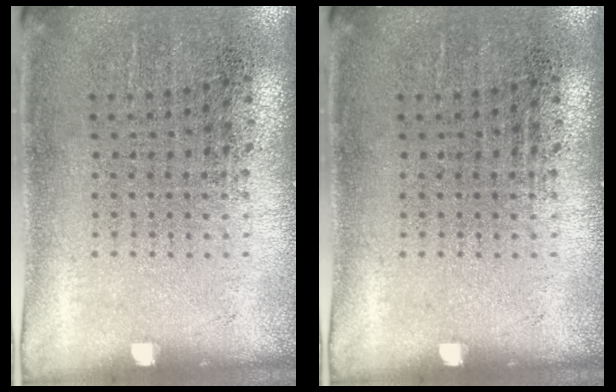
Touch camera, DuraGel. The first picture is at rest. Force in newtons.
{"total": 0.0}